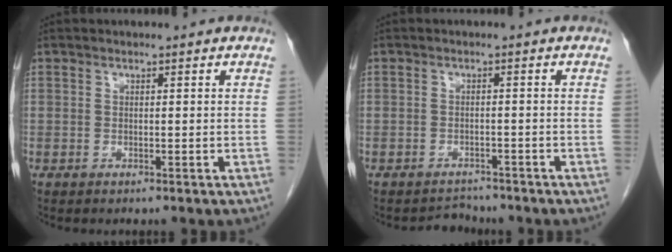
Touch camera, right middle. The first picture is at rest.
{"total": 2.4, "force": [-2.2, 0.8, -0.6], "torque": [0.005, -0.002, -0.033]}